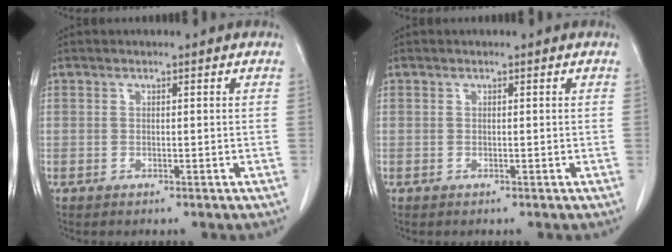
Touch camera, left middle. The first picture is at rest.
{"total": 0.0}